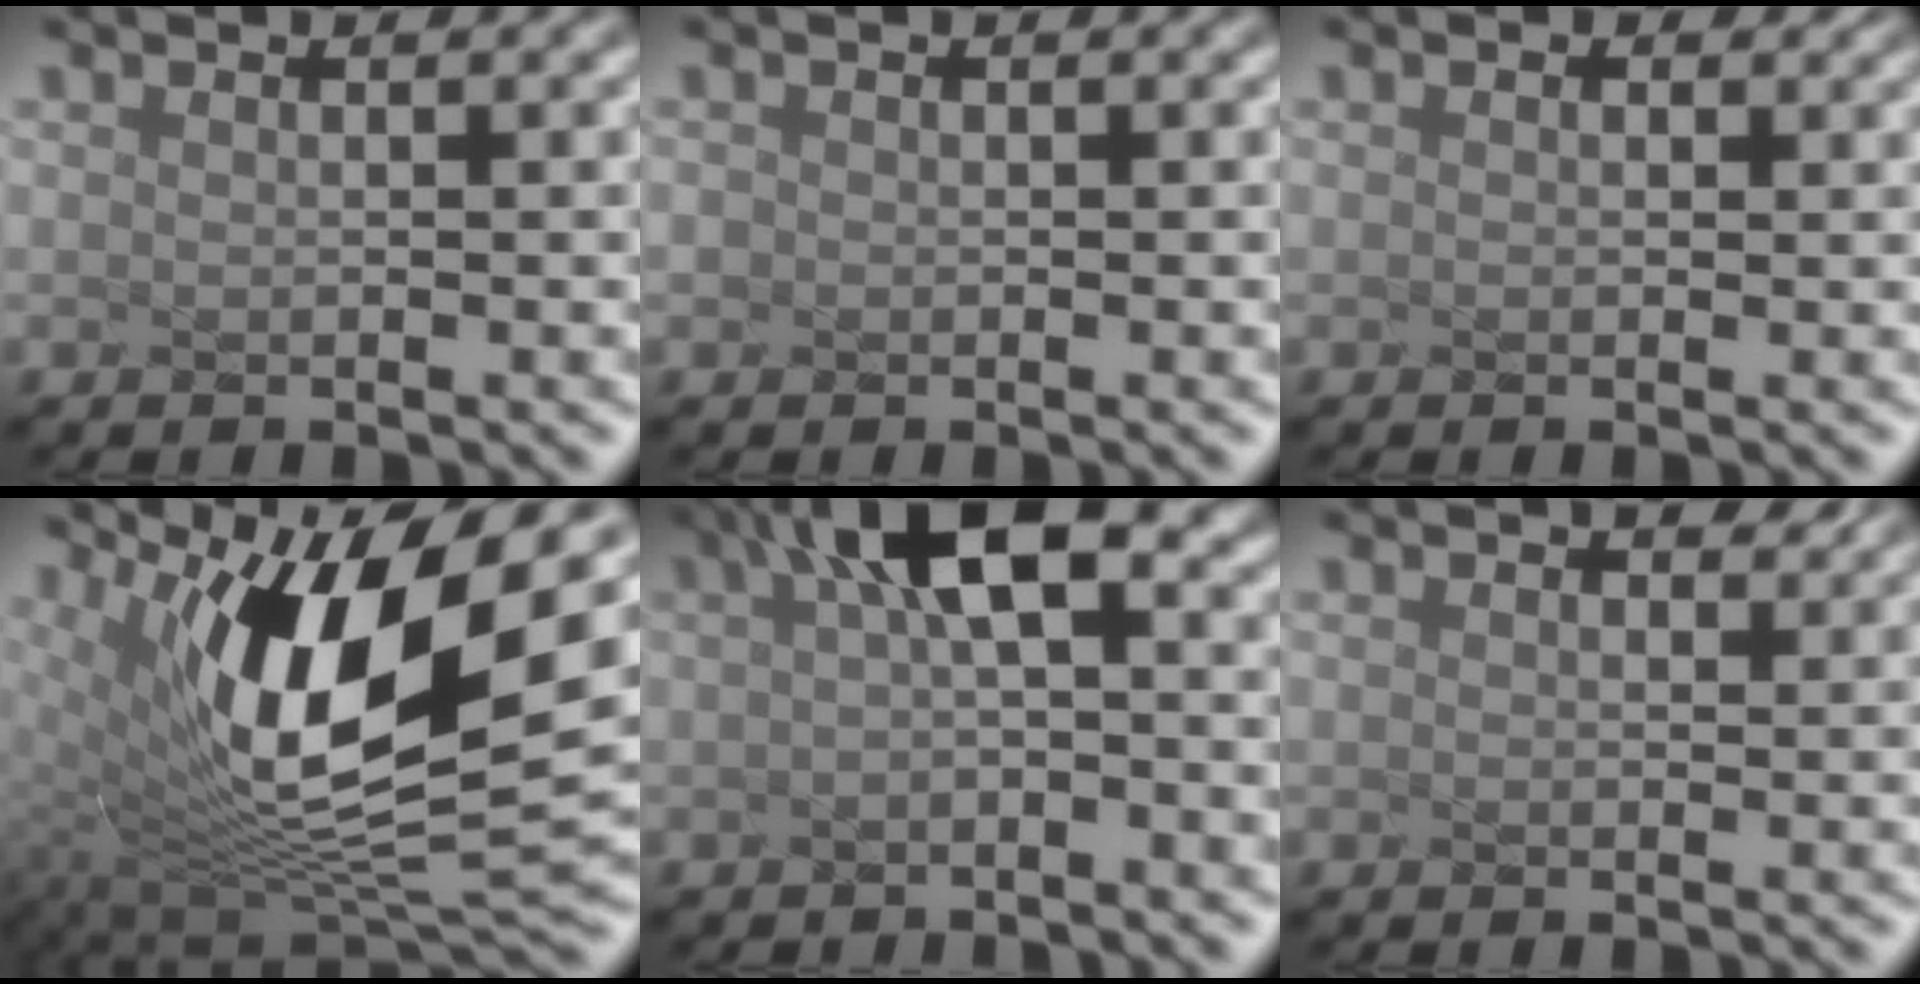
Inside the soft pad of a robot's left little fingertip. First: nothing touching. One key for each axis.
{"total": 1.3, "fx": -0.7, "fy": -0.6, "fz": -0.9, "tx": 0.002, "ty": -0.013, "tz": 0.008}
{"total": 0.6, "fx": 0.5, "fy": 0.2, "fz": -0.1, "tx": -0.006, "ty": 0.004, "tz": 0.011}
{"total": 10.9, "fx": 2.3, "fy": 3.6, "fz": 10.1, "tx": -0.204, "ty": -0.035, "tz": 0.095}
{"total": 4.0, "fx": -0.3, "fy": 0.4, "fz": 4.0, "tx": -0.087, "ty": 0.007, "tz": 0.031}
{"total": 1.1, "fx": 1.0, "fy": 0.1, "fz": 0.5, "tx": -0.012, "ty": -0.002, "tz": 0.023}